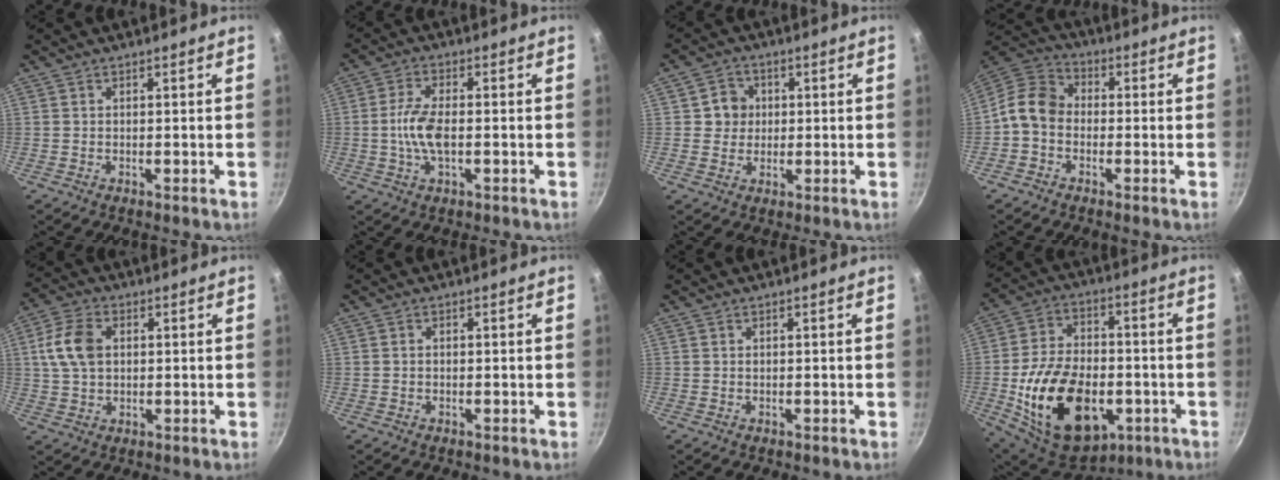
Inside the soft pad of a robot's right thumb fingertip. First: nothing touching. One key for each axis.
{"total": 7.0, "fx": -0.8, "fy": 3.0, "fz": 6.2, "tx": -0.127, "ty": 0.011, "tz": -0.021}
{"total": 5.1, "fx": 0.8, "fy": 4.8, "fz": 1.5, "tx": 0.013, "ty": 0.004, "tz": 0.006}
{"total": 8.7, "fx": -1.7, "fy": 6.9, "fz": 5.0, "tx": -0.078, "ty": 0.037, "tz": -0.056}
{"total": 8.7, "fx": 1.6, "fy": 6.0, "fz": 6.1, "tx": -0.112, "ty": 0.010, "tz": 0.024}
{"total": 0.6, "fx": -0.1, "fy": 0.5, "fz": 0.3, "tx": -0.006, "ty": 0.004, "tz": -0.001}
{"total": 0.0}
{"total": 23.7, "fx": -5.8, "fy": 14.9, "fz": 17.6, "tx": -0.287, "ty": 0.020, "tz": -0.081}